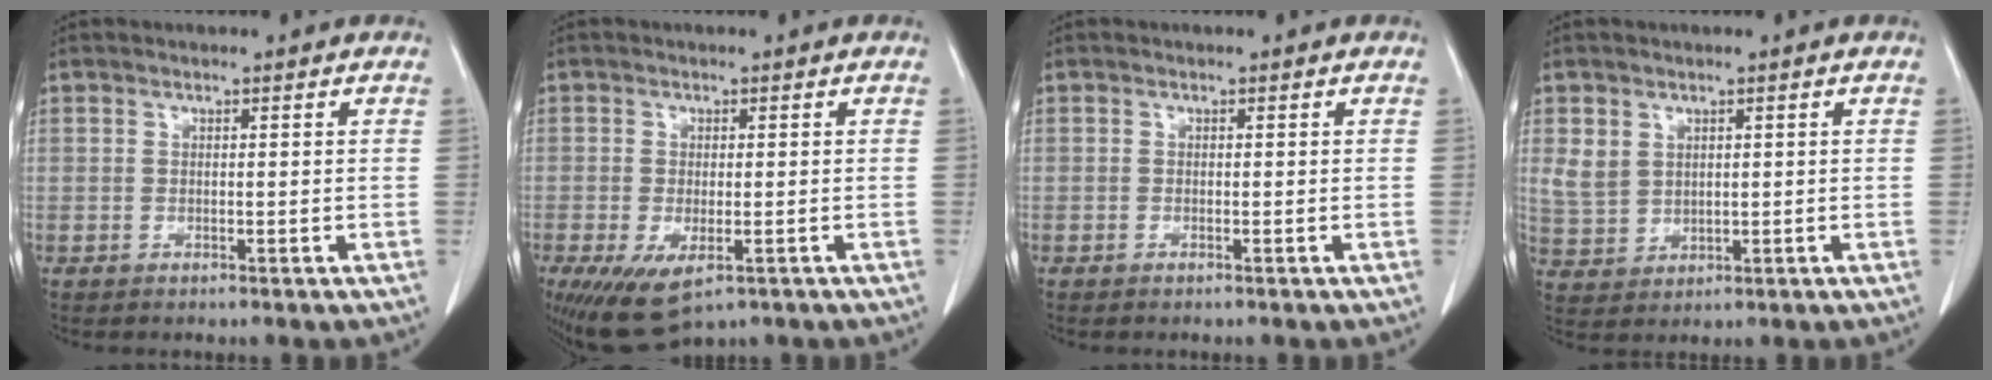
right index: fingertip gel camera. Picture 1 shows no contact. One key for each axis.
{"total": 8.2, "fx": -4.4, "fy": 3.3, "fz": 6.1, "tx": -0.106, "ty": -0.021, "tz": -0.066}
{"total": 0.0}
{"total": 4.5, "fx": 1.7, "fy": 3.7, "fz": 1.8, "tx": -0.040, "ty": 0.007, "tz": 0.047}